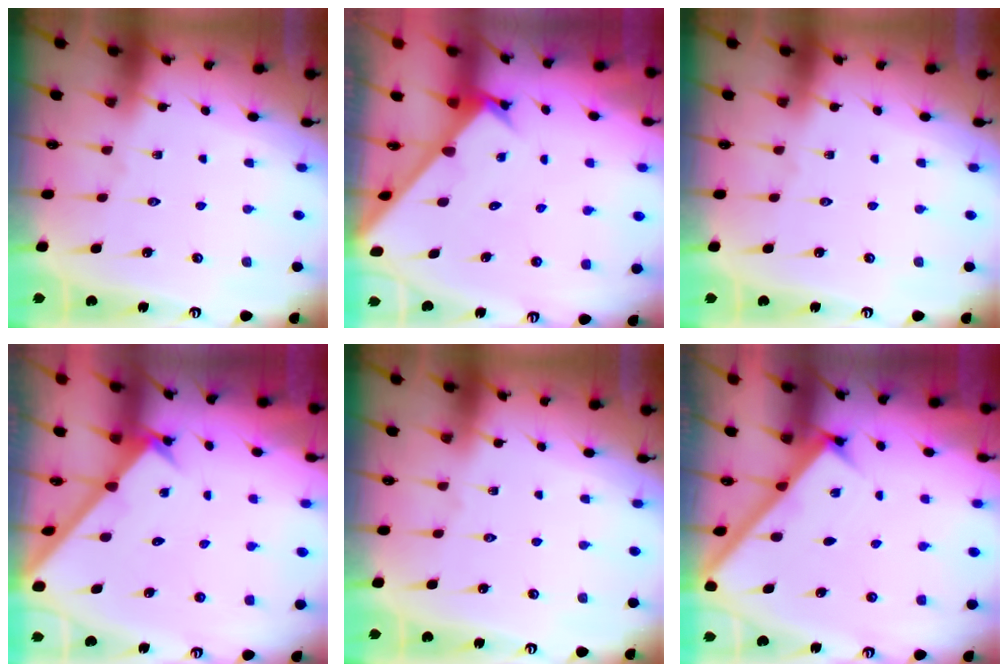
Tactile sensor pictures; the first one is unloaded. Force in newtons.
{"total": 2.6, "press": 2.6, "slide": 0.2}
{"total": 0.0}
{"total": 2.2, "press": 2.2, "slide": 0.2}
{"total": 0.0}
{"total": 2.6, "press": 2.6, "slide": 0.3}